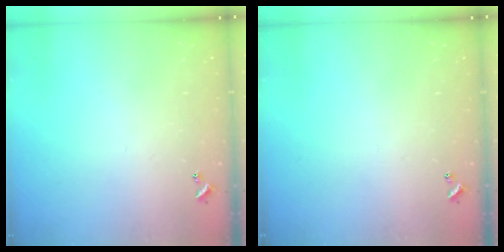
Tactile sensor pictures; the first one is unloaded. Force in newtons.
{"total": 0.0}